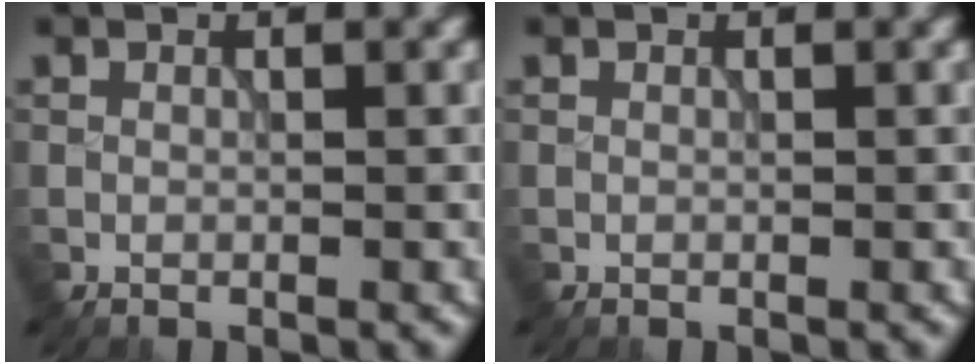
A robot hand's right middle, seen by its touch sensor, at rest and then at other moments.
{"total": 0.0}